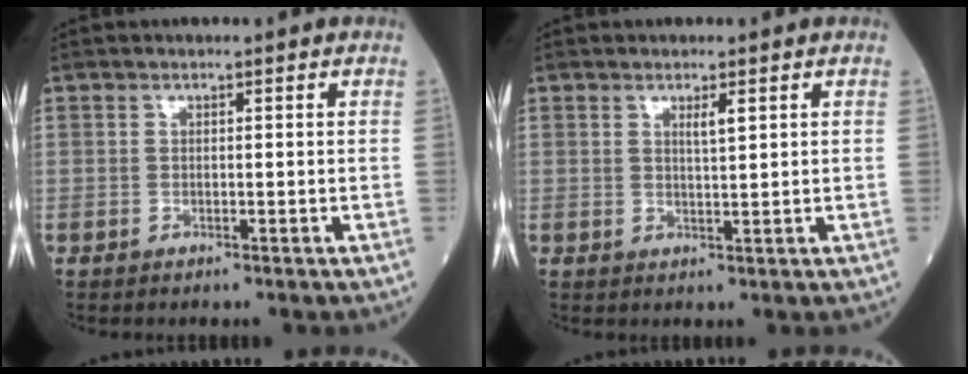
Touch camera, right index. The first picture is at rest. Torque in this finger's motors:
{"motor_torque": [-0.02, 0.02, 0.00, 0.01]}